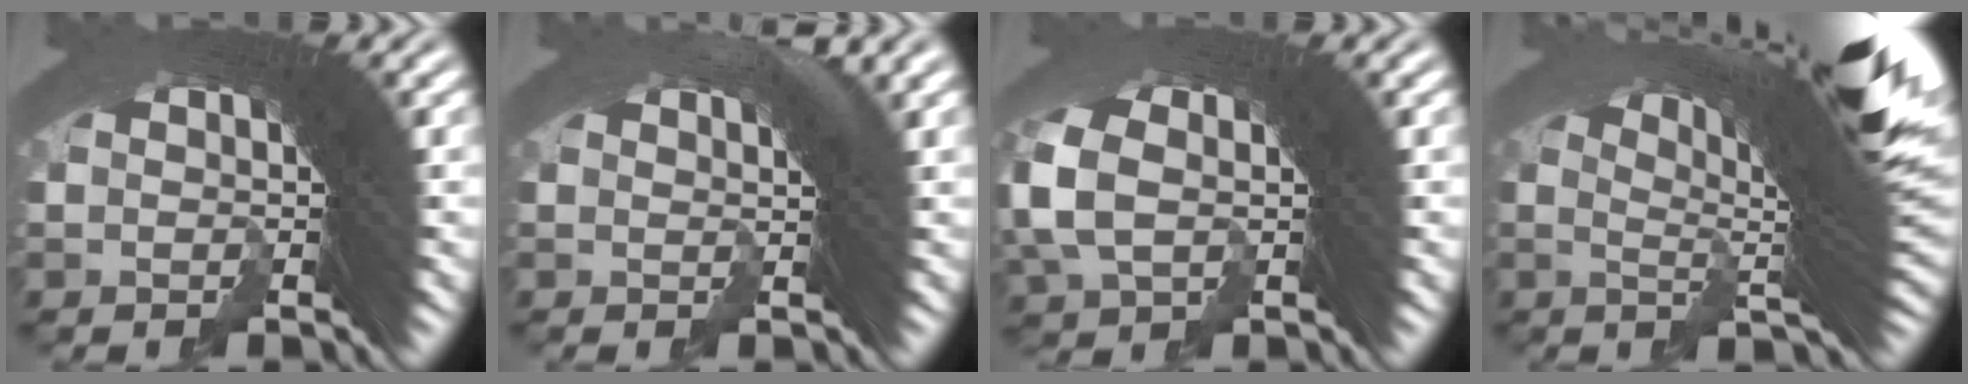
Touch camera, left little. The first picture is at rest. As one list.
[{"total": 3.2, "force": [2.2, -0.7, 2.3], "torque": [-0.024, 0.009, 0.035]}, {"total": 2.0, "force": [-0.1, 1.1, 1.6], "torque": [-0.048, -0.004, 0.007]}, {"total": 17.2, "force": [7.4, 4.8, 14.8], "torque": [-0.159, 0.045, 0.095]}]